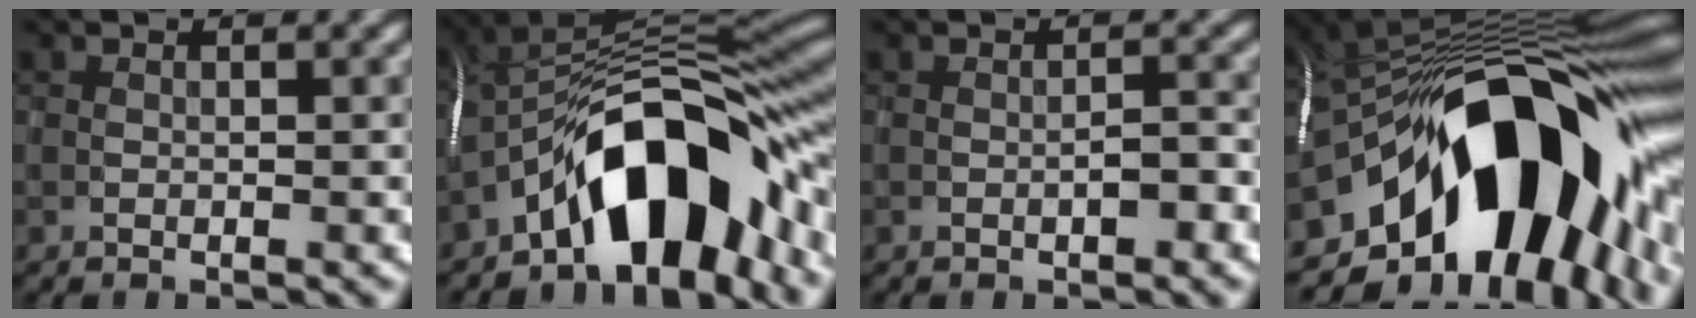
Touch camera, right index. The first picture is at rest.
{"total": 12.0, "force": [-5.6, 5.2, 9.2], "torque": [-0.120, 0.024, -0.104]}
{"total": 1.5, "force": [-0.6, 0.4, 1.3], "torque": [-0.021, 0.003, -0.011]}
{"total": 18.4, "force": [-5.5, 9.6, 14.7], "torque": [-0.220, 0.020, -0.103]}